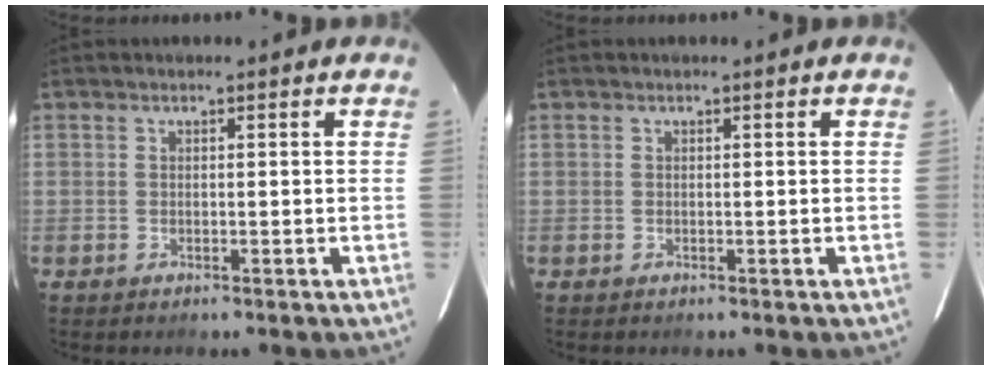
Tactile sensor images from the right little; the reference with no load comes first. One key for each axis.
{"total": 0.0}